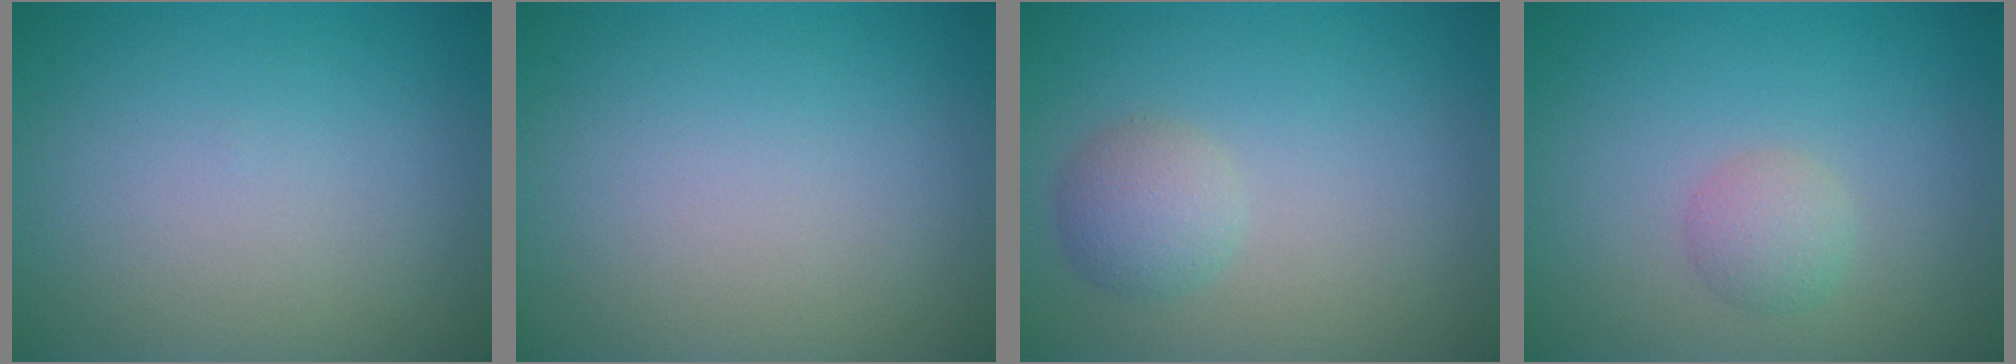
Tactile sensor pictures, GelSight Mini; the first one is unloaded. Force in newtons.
{"total": 0.0}
{"total": 2.4, "press": 2.4, "slide": 0.0}
{"total": 1.8, "press": 1.8, "slide": 0.1}